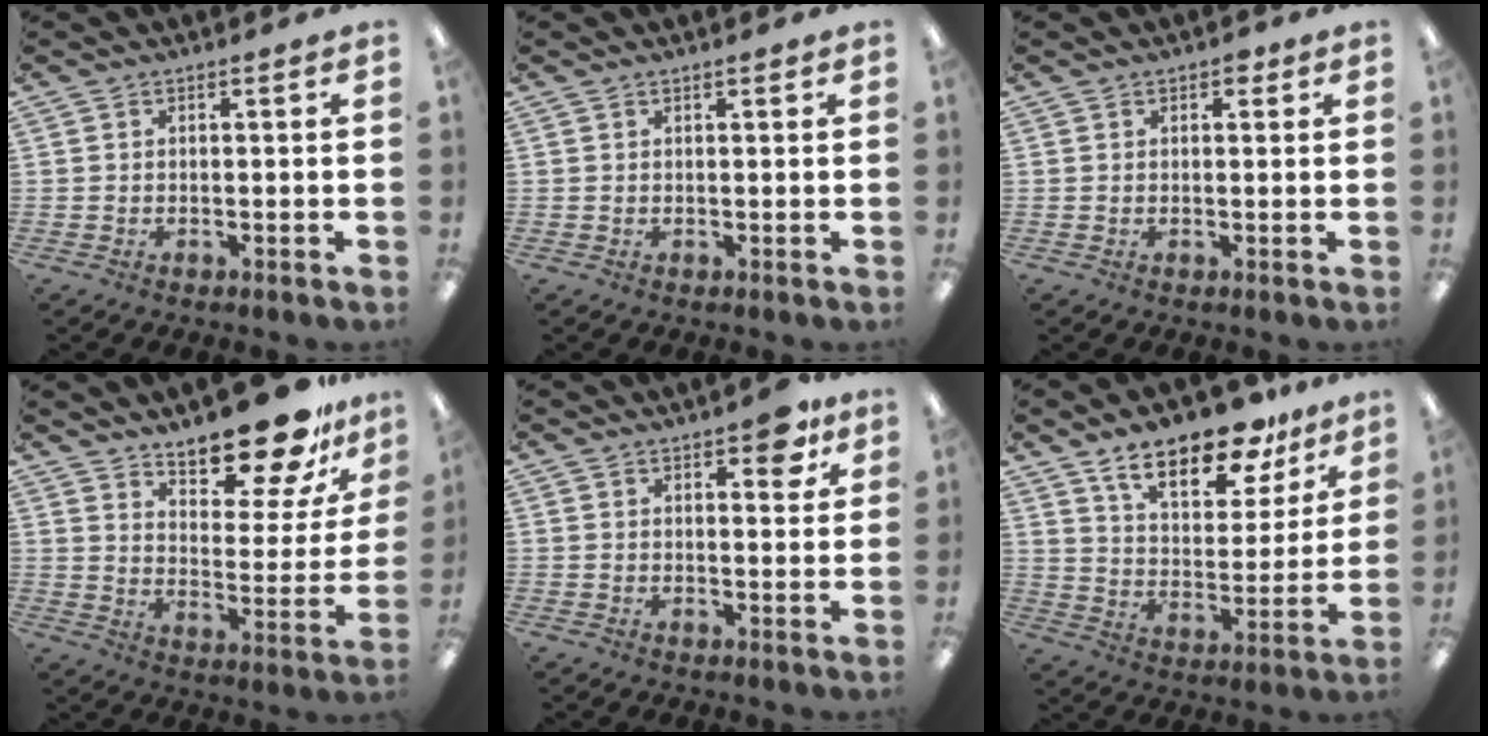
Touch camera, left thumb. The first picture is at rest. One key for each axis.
{"total": 0.7, "fx": 0.6, "fy": 0.2, "fz": 0.4, "tx": -0.009, "ty": 0.001, "tz": 0.010}
{"total": 1.9, "fx": 1.0, "fy": 1.1, "fz": 1.1, "tx": -0.007, "ty": -0.002, "tz": 0.014}
{"total": 19.0, "fx": 16.0, "fy": 5.6, "fz": 8.5, "tx": -0.125, "ty": -0.119, "tz": 0.271}
{"total": 7.0, "fx": 4.6, "fy": 2.9, "fz": 4.4, "tx": -0.049, "ty": -0.020, "tz": 0.074}
{"total": 18.6, "fx": 14.1, "fy": 7.1, "fz": 9.8, "tx": -0.152, "ty": -0.084, "tz": 0.238}